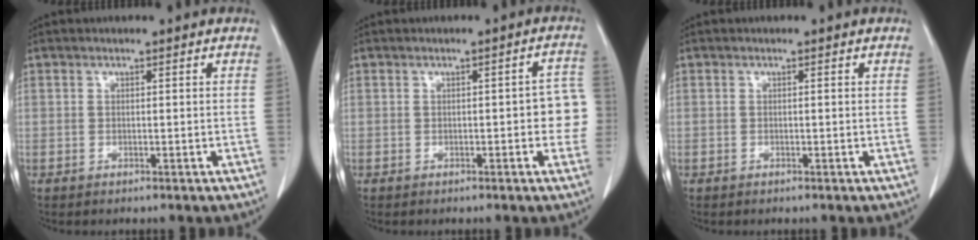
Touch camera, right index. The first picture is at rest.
{"total": 5.0, "force": [-0.5, 1.6, 4.7], "torque": [-0.033, 0.016, -0.011]}
{"total": 0.0}